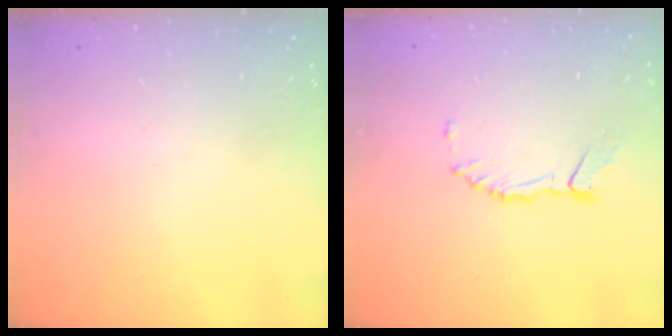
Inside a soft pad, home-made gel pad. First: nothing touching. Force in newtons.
{"total": 3.8, "press": 3.7, "slide": 0.4}